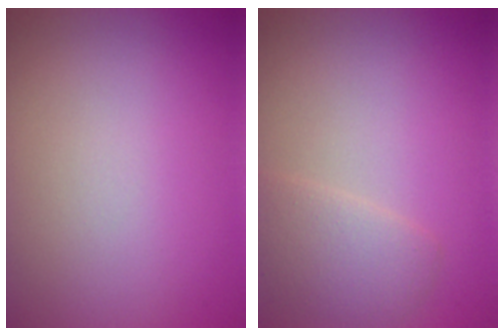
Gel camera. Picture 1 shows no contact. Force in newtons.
{"total": 2.6, "press": 2.6, "slide": 0.2}